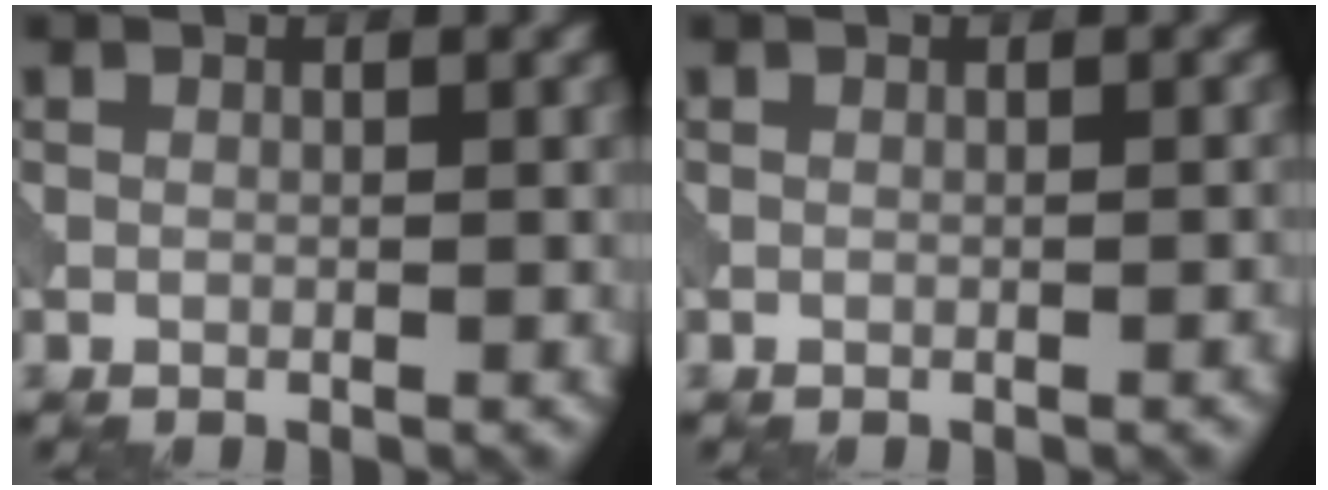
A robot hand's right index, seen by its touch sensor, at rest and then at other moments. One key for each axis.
{"total": 0.6, "fx": -0.4, "fy": 0.1, "fz": 0.5, "tx": -0.006, "ty": 0.003, "tz": -0.006}